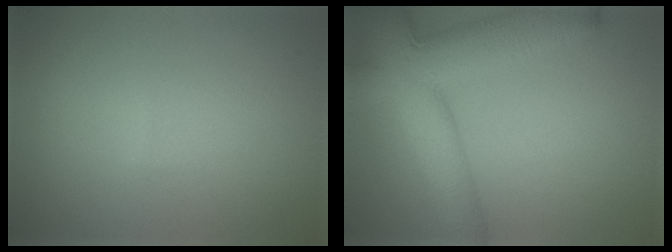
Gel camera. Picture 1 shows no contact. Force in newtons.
{"total": 11.7, "press": 11.7, "slide": 0.5}